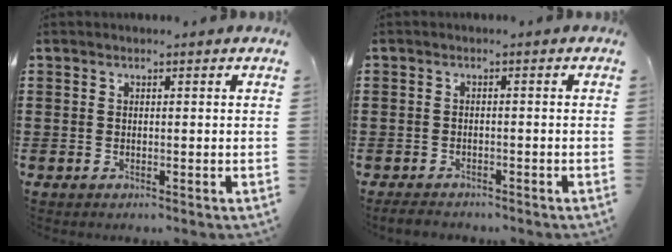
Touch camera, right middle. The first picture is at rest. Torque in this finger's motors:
{"motor_torque": [0.43, 0.29, 0.07, 0.02]}